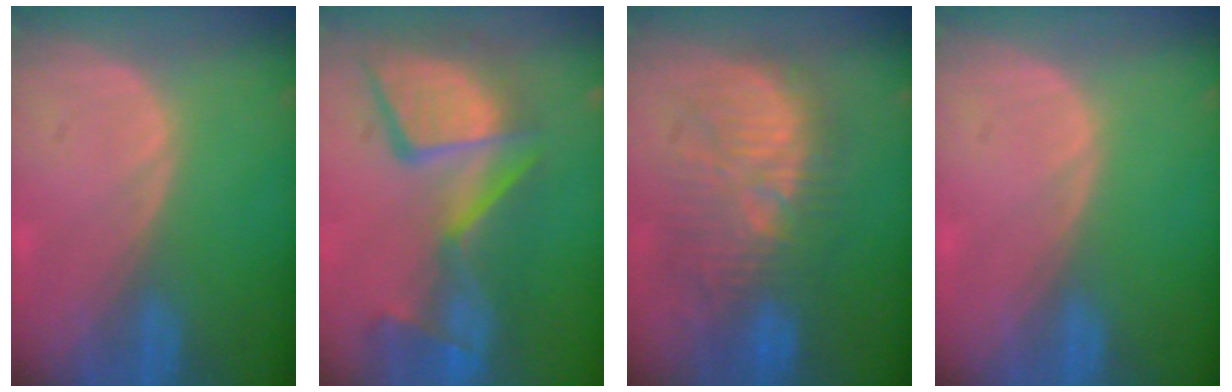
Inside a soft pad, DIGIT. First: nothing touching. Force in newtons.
{"total": 13.2, "press": 11.2, "slide": 6.9}
{"total": 10.7, "press": 10.6, "slide": 0.9}
{"total": 0.0}